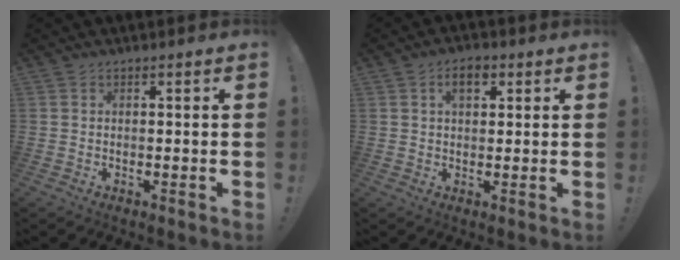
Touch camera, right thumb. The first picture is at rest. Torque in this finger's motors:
{"motor_torque": [0.76, 0.70, 0.42, -0.01, 0.07]}